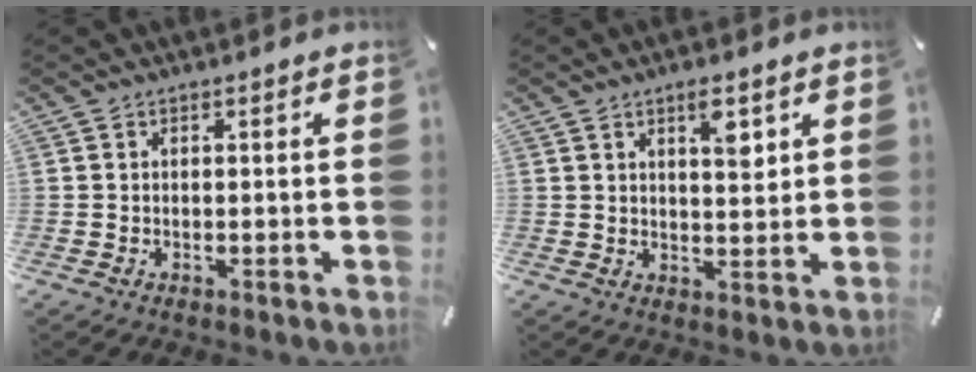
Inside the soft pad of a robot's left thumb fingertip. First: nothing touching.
{"total": 5.6, "force": [3.0, 2.1, 4.2], "torque": [-0.041, -0.020, 0.041]}